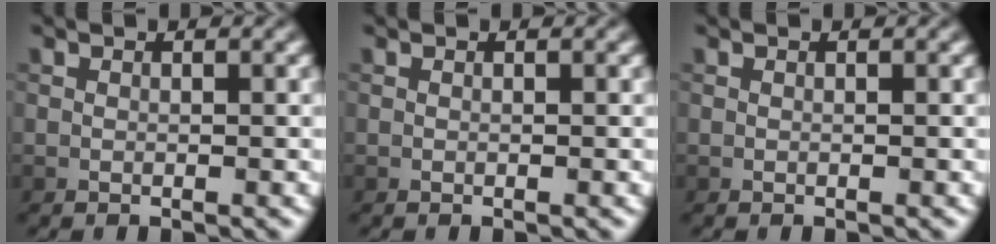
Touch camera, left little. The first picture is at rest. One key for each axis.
{"total": 0.0}
{"total": 0.0}